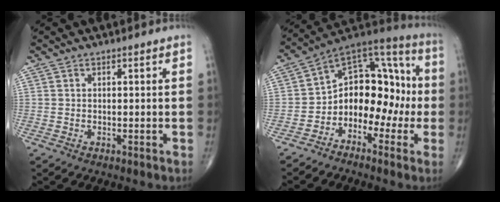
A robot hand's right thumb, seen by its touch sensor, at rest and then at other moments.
{"total": 14.6, "force": [-2.9, 10.2, 10.1], "torque": [-0.092, 0.078, -0.059]}